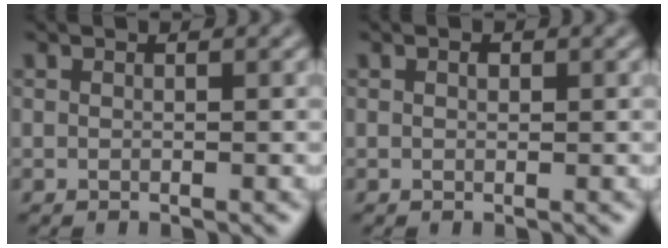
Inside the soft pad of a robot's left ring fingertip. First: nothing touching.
{"total": 0.5, "force": [0.2, 0.3, 0.4], "torque": [-0.007, 0.001, 0.002]}